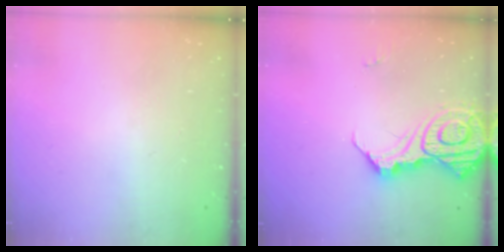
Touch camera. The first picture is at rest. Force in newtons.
{"total": 17.9, "press": 17.9, "slide": 1.4}